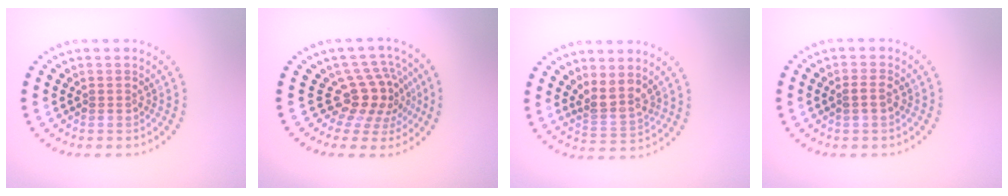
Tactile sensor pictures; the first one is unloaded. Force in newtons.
{"total": 4.2, "press": 3.1, "slide": 2.9}
{"total": 2.6, "press": 2.0, "slide": 1.7}
{"total": 0.8, "press": 0.8, "slide": 0.2}